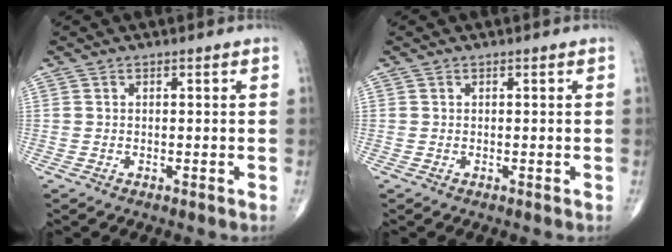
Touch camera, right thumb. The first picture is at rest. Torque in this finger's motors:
{"motor_torque": [0.08, -0.18, 0.23, 0.11, -0.03]}